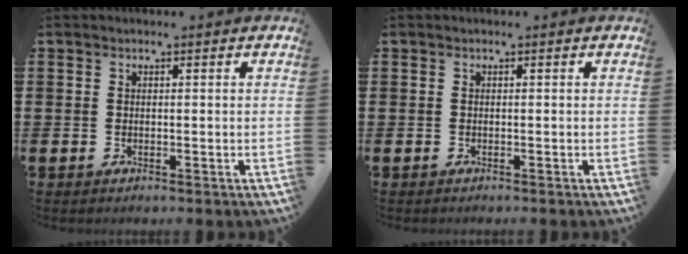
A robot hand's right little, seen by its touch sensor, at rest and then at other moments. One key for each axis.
{"total": 0.0}